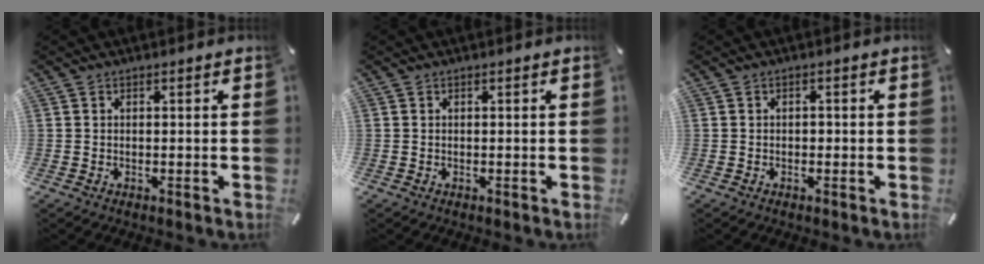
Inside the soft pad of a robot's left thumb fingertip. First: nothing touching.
{"total": 0.0}
{"total": 0.7, "force": [-0.3, 0.6, 0.2], "torque": [-0.004, 0.004, -0.007]}